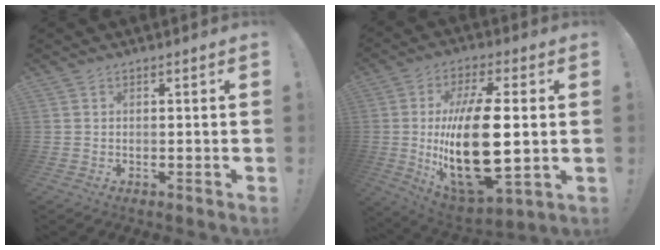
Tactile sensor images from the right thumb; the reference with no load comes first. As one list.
[{"total": 24.8, "force": [0.0, 10.3, 22.6], "torque": [-0.442, -0.022, 0.001]}]